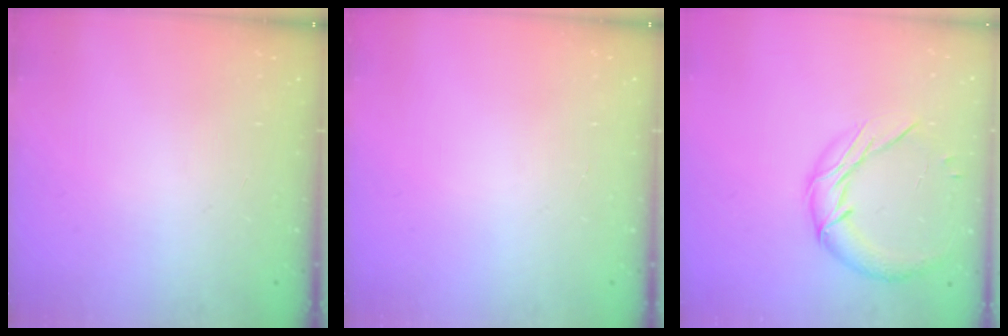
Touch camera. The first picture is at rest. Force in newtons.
{"total": 0.0}
{"total": 11.5, "press": 11.5, "slide": 0.8}